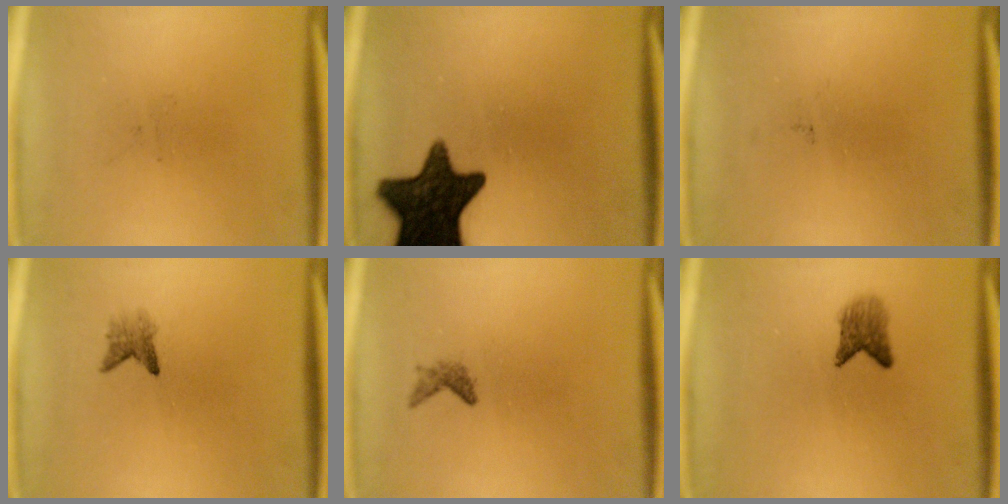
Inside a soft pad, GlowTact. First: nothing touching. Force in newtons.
{"total": 15.4}
{"total": 0.0}
{"total": 1.8}
{"total": 1.1}
{"total": 2.8}